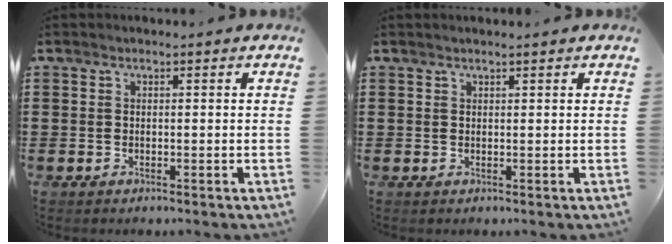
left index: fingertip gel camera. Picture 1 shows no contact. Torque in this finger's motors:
{"motor_torque": [0.23, -0.28, 0.02, 0.00]}